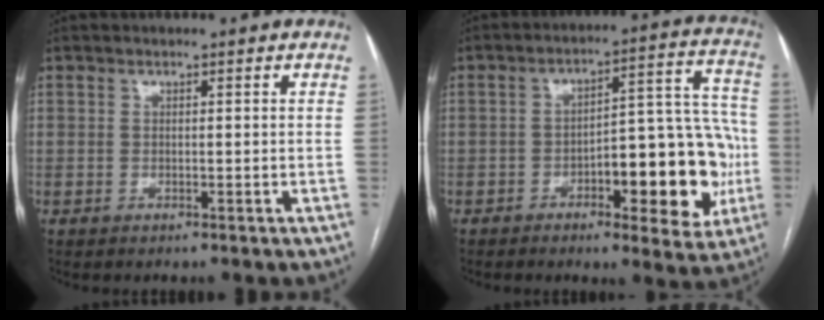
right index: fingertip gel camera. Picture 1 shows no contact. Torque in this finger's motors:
{"motor_torque": [0.50, -0.16, 0.36, 0.08]}